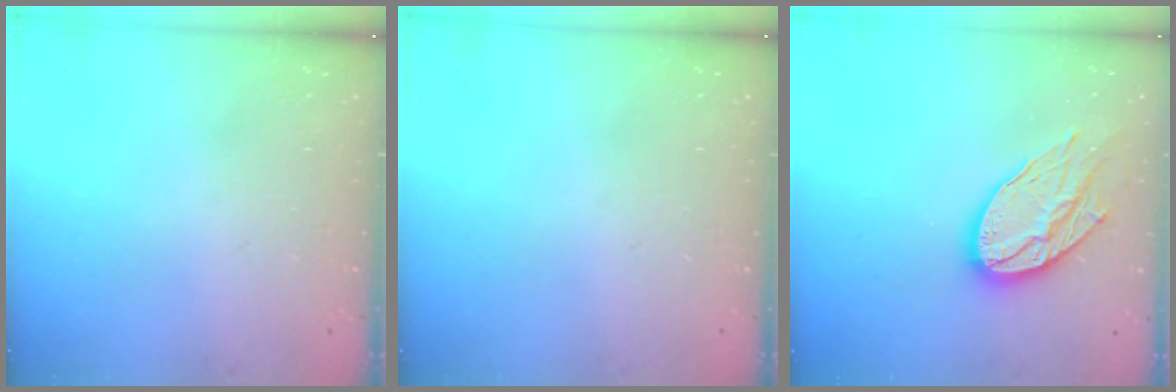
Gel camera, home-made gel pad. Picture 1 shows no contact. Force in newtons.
{"total": 0.0}
{"total": 15.8, "press": 15.7, "slide": 1.2}